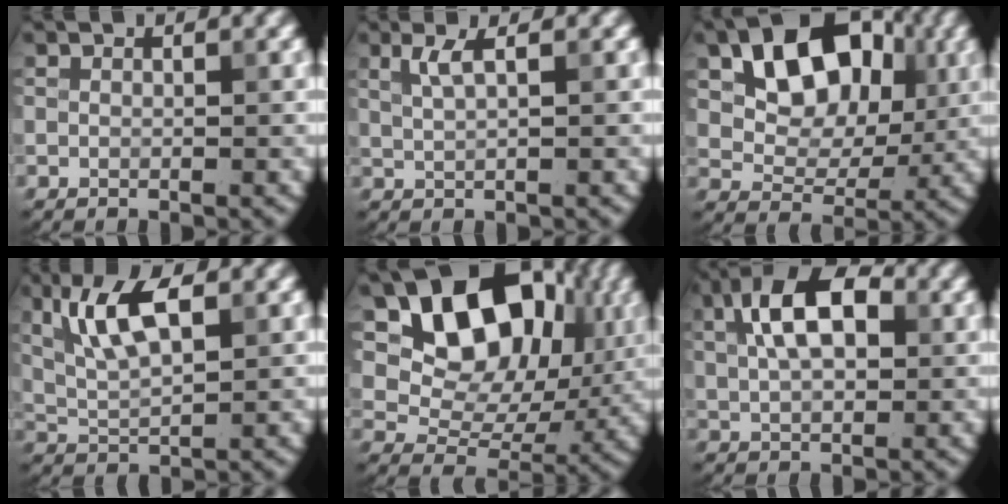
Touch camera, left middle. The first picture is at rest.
{"total": 2.0, "force": [0.9, 0.6, 1.7], "torque": [-0.029, -0.001, 0.018]}
{"total": 9.6, "force": [2.9, 6.6, 6.3], "torque": [-0.097, 0.005, 0.036]}
{"total": 5.6, "force": [2.2, 2.1, 4.7], "torque": [-0.095, 0.004, 0.042]}
{"total": 12.2, "force": [4.5, 8.5, 7.5], "torque": [-0.113, -0.002, 0.076]}
{"total": 8.0, "force": [2.4, 4.4, 6.2], "torque": [-0.109, 0.026, 0.024]}